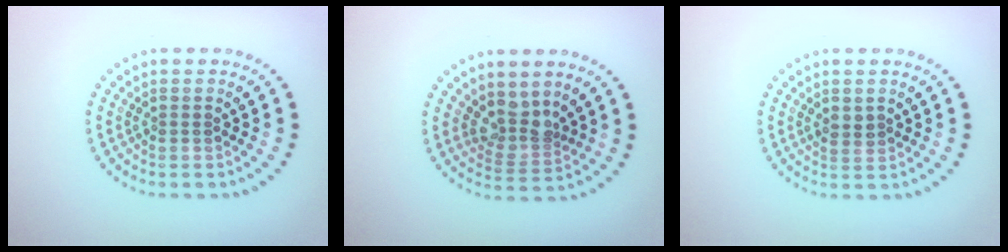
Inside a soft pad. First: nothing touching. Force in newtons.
{"total": 2.6, "press": 1.9, "slide": 1.8}
{"total": 1.1, "press": 1.0, "slide": 0.5}